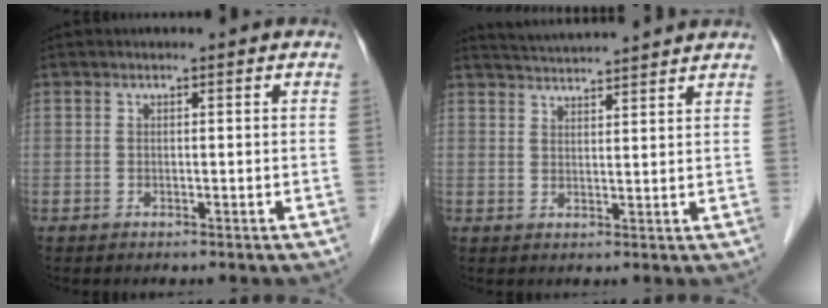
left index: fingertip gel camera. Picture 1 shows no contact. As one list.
[{"total": 9.9, "force": [9.4, -0.3, 3.1], "torque": [-0.059, 0.026, 0.131]}]